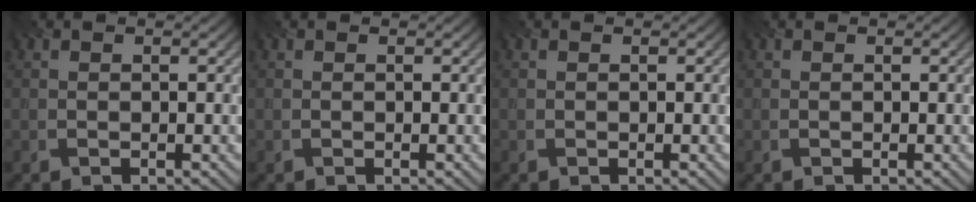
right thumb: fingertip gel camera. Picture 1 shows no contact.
{"total": 0.0}
{"total": 0.0}
{"total": 0.0}